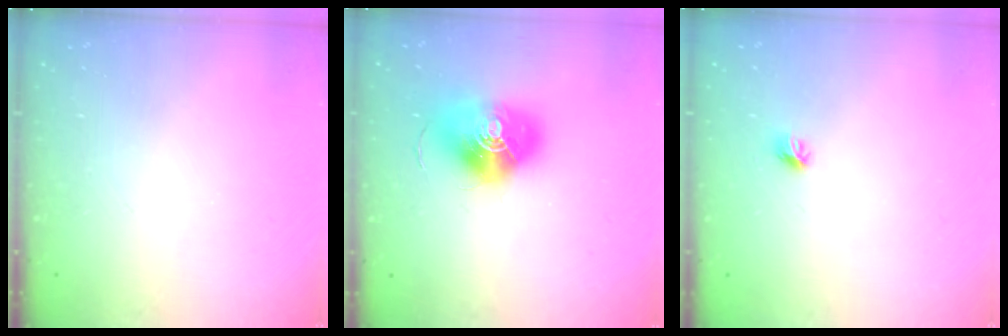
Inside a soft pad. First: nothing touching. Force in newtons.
{"total": 17.5, "press": 17.5, "slide": 0.4}
{"total": 4.6, "press": 4.5, "slide": 0.9}